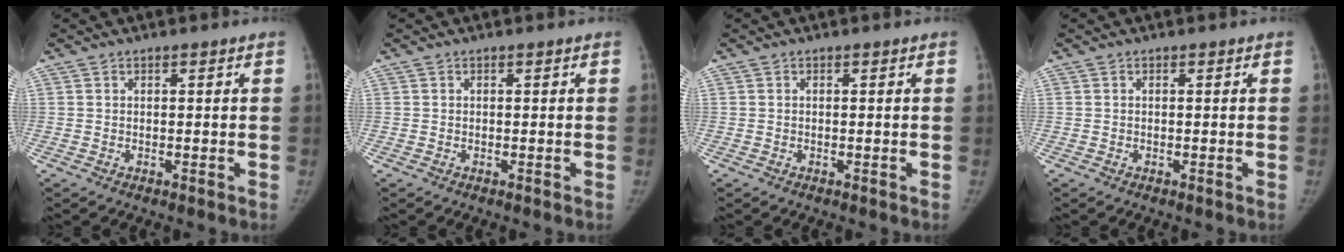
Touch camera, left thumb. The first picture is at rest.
{"total": 0.0}
{"total": 0.0}
{"total": 0.0}